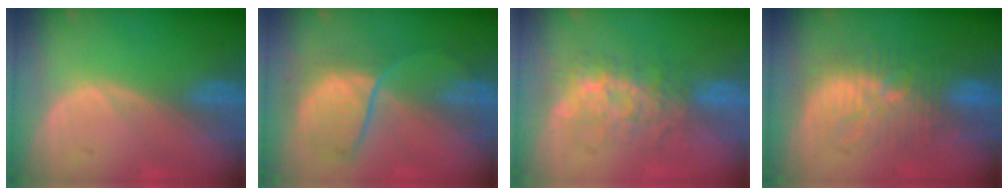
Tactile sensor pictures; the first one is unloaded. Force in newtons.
{"total": 7.4, "press": 7.4, "slide": 0.2}
{"total": 7.6, "press": 7.1, "slide": 2.8}
{"total": 9.2, "press": 9.0, "slide": 2.1}